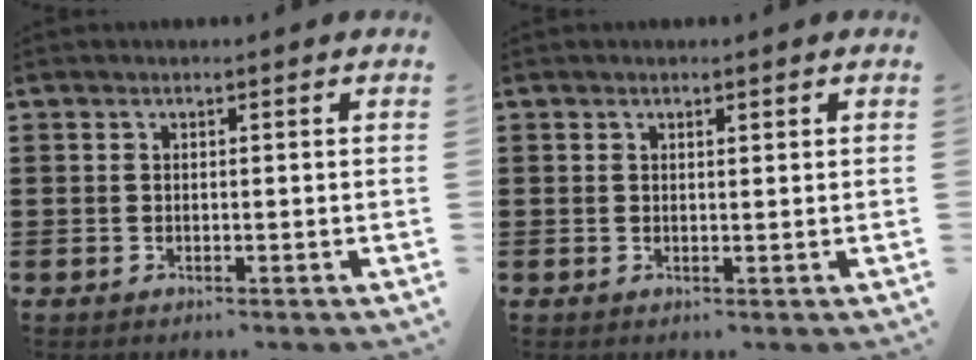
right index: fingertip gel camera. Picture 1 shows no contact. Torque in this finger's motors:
{"motor_torque": [-0.19, 0.26, 0.06, -0.01]}